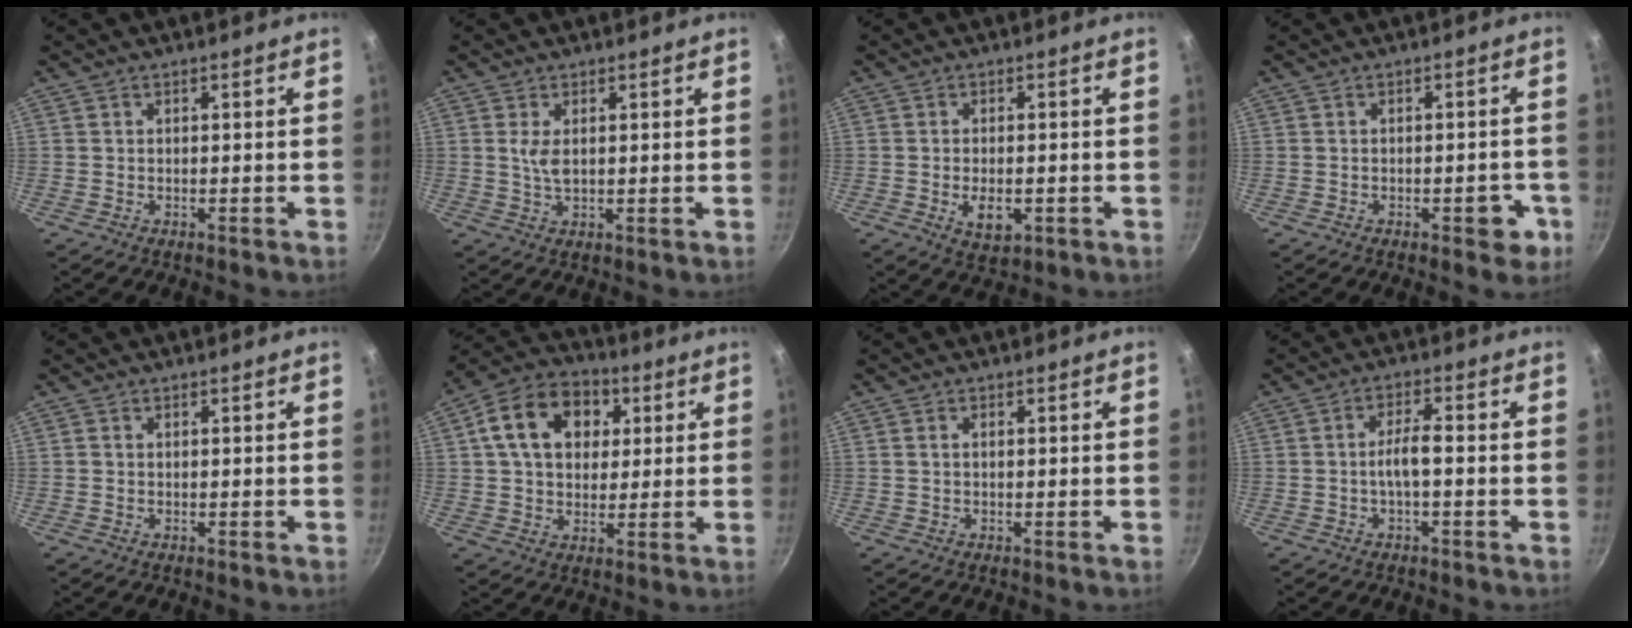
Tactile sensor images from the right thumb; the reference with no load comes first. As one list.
[{"total": 3.2, "force": [0.8, 1.4, 2.8], "torque": [-0.052, -0.008, 0.019]}, {"total": 5.3, "force": [-1.3, 2.9, 4.2], "torque": [-0.064, -0.003, -0.013]}, {"total": 4.9, "force": [-2.0, 2.3, 3.8], "torque": [-0.030, 0.013, -0.023]}, {"total": 0.5, "force": [0.0, 0.5, 0.2], "torque": [-0.001, 0.003, -0.001]}, {"total": 15.0, "force": [4.1, 11.0, 9.3], "torque": [-0.135, 0.016, 0.055]}, {"total": 0.8, "force": [0.1, 0.5, 0.7], "torque": [-0.013, 0.003, 0.001]}, {"total": 4.1, "force": [-1.1, 1.0, 3.8], "torque": [-0.080, 0.021, -0.022]}]